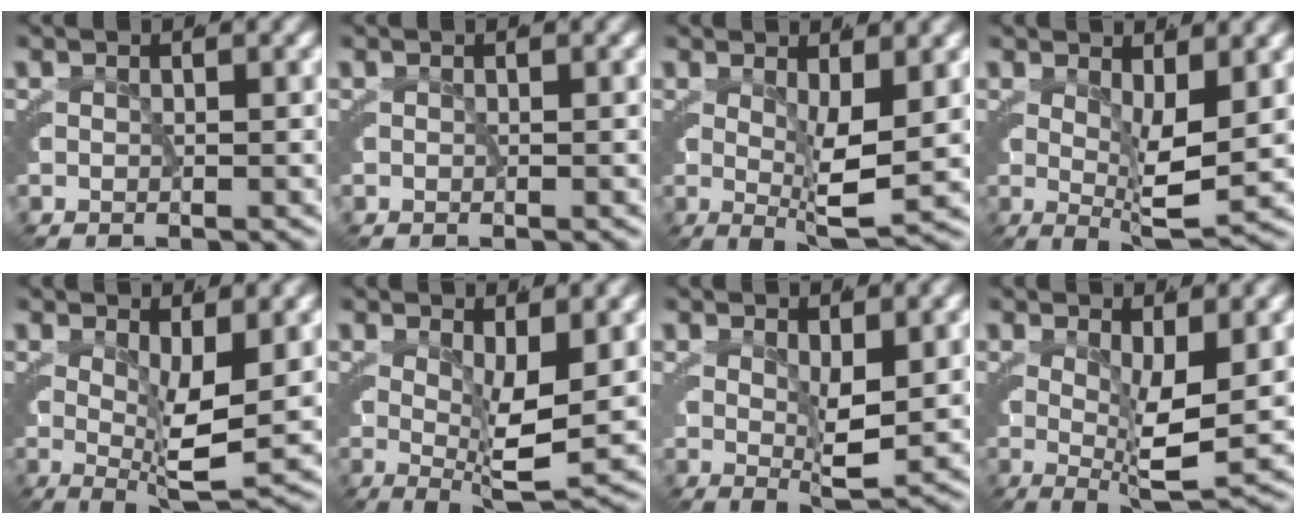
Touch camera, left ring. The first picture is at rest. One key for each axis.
{"total": 0.0}
{"total": 4.2, "fx": 0.7, "fy": 0.5, "fz": 4.1, "tx": -0.050, "ty": -0.017, "tz": 0.019}
{"total": 4.2, "fx": 0.9, "fy": 0.5, "fz": 4.1, "tx": -0.049, "ty": -0.017, "tz": 0.023}
{"total": 4.7, "fx": 0.9, "fy": 0.7, "fz": 4.6, "tx": -0.058, "ty": -0.017, "tz": 0.022}
{"total": 4.7, "fx": 0.8, "fy": 0.7, "fz": 4.6, "tx": -0.057, "ty": -0.018, "tz": 0.021}
{"total": 2.9, "fx": 1.1, "fy": 0.2, "fz": 2.7, "tx": -0.032, "ty": -0.014, "tz": 0.025}
{"total": 4.7, "fx": 0.7, "fy": 0.7, "fz": 4.6, "tx": -0.058, "ty": -0.018, "tz": 0.019}